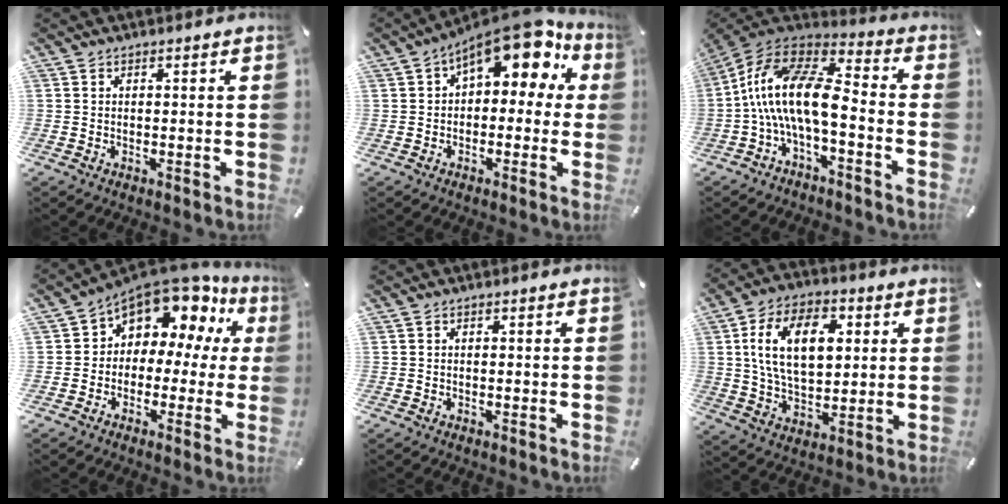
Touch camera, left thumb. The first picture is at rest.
{"total": 12.2, "force": [7.0, 5.5, 8.4], "torque": [-0.128, -0.044, 0.121]}
{"total": 16.4, "force": [-2.5, 7.1, 14.6], "torque": [-0.302, 0.005, -0.049]}
{"total": 10.8, "force": [7.4, 6.4, 4.7], "torque": [-0.080, -0.071, 0.127]}
{"total": 0.0}
{"total": 15.9, "force": [3.9, 9.8, 11.8], "torque": [-0.226, 0.008, 0.065]}